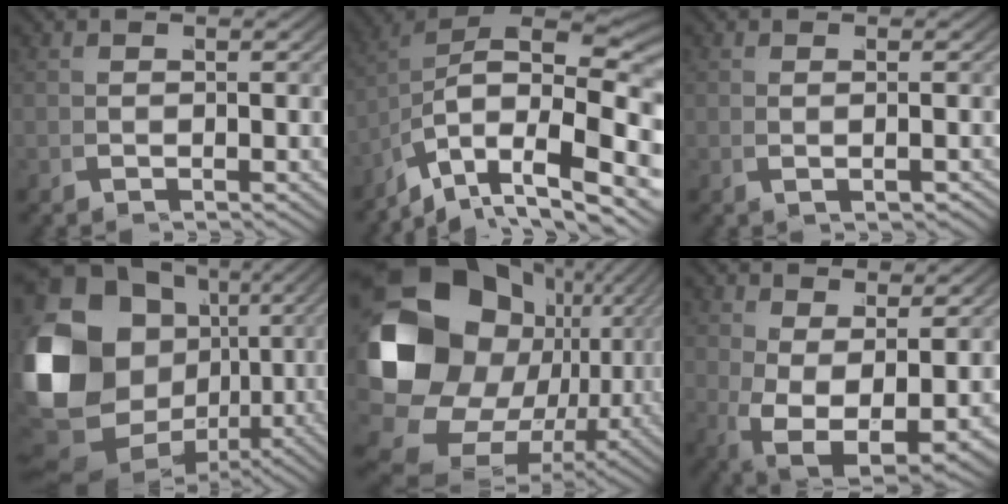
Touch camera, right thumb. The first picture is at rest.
{"total": 13.9, "force": [-1.3, 8.2, 11.2], "torque": [-0.169, -0.038, -0.009]}
{"total": 0.8, "force": [0.1, 0.3, 0.8], "torque": [-0.019, 0.008, 0.004]}
{"total": 18.7, "force": [1.1, 13.7, 12.7], "torque": [-0.316, -0.056, 0.047]}
{"total": 22.0, "force": [0.0, 16.0, 15.2], "torque": [-0.314, -0.059, 0.022]}
{"total": 8.7, "force": [-0.6, 5.7, 6.6], "torque": [-0.138, -0.054, 0.019]}